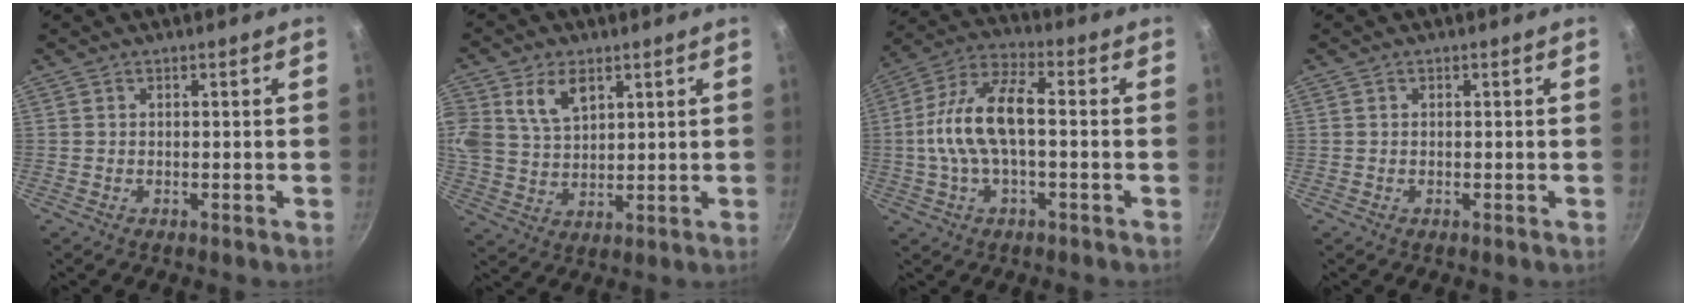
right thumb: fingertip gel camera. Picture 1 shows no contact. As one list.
[{"total": 11.4, "force": [5.0, 7.7, 6.9], "torque": [-0.130, -0.008, 0.100]}, {"total": 13.5, "force": [-0.6, 6.2, 12.0], "torque": [-0.228, 0.036, -0.026]}, {"total": 0.0}]